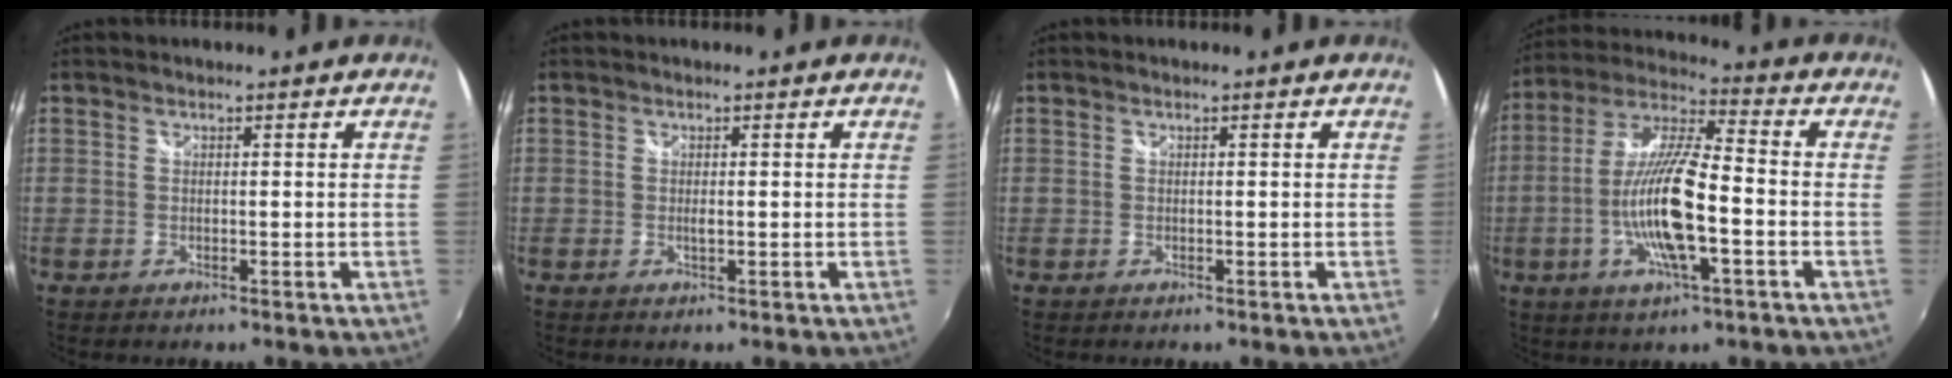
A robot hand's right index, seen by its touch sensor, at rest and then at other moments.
{"total": 0.8, "force": [0.0, 0.2, 0.7], "torque": [-0.013, -0.001, -0.001]}
{"total": 0.0}
{"total": 15.2, "force": [-3.9, 3.0, 14.4], "torque": [-0.286, -0.006, -0.077]}